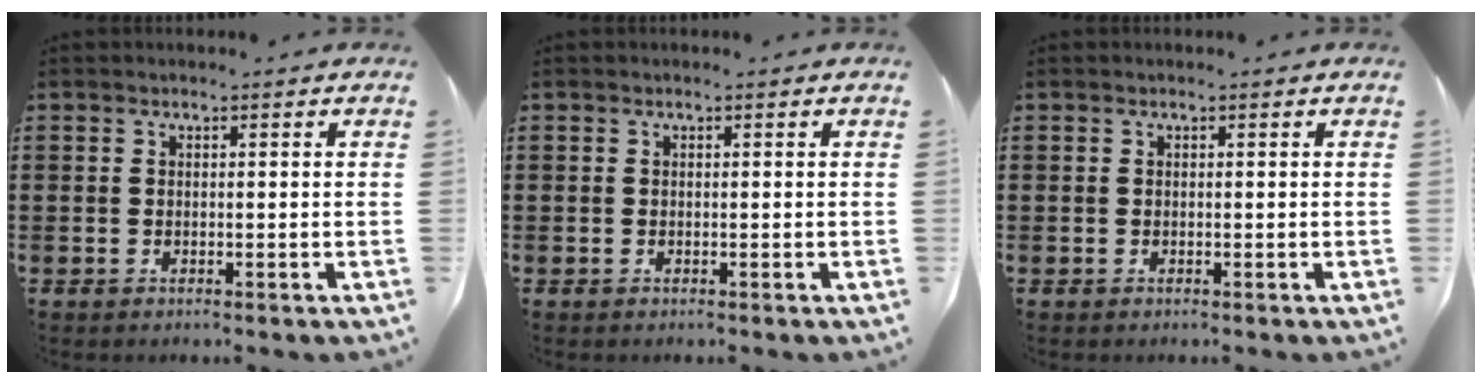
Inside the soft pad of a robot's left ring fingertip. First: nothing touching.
{"total": 0.0}
{"total": 0.0}